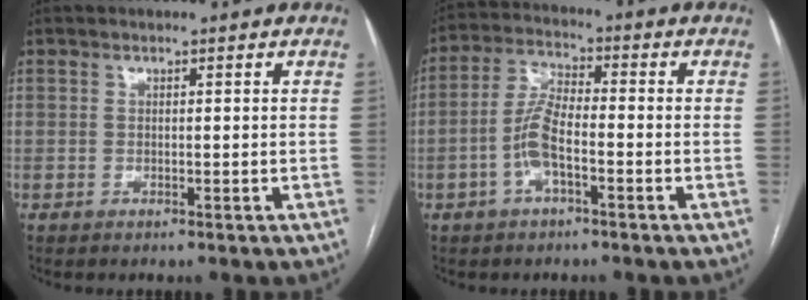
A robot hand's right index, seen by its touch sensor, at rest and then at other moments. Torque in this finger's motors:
{"motor_torque": [1.00, -0.25, 0.48, 0.11]}